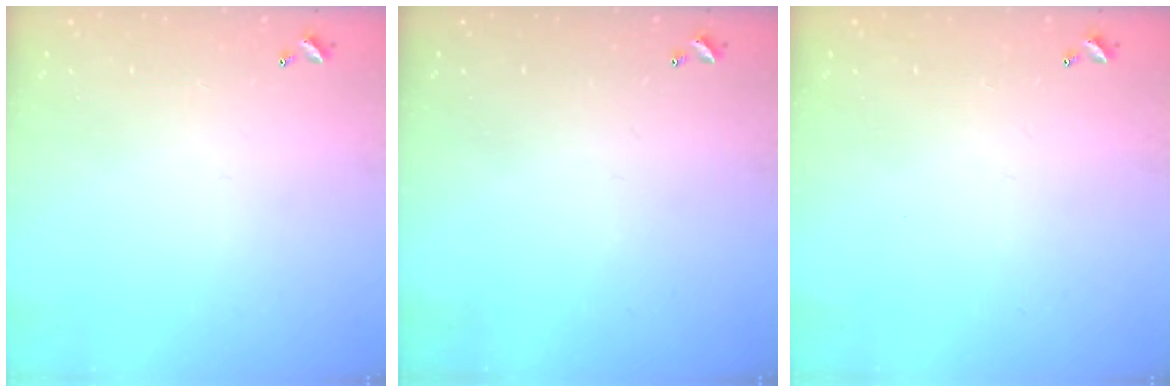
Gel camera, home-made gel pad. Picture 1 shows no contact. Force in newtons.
{"total": 0.0}
{"total": 0.0}